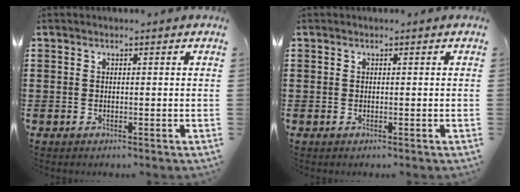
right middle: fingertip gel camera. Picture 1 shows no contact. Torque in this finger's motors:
{"motor_torque": [0.01, -0.22, 0.02, -0.01]}